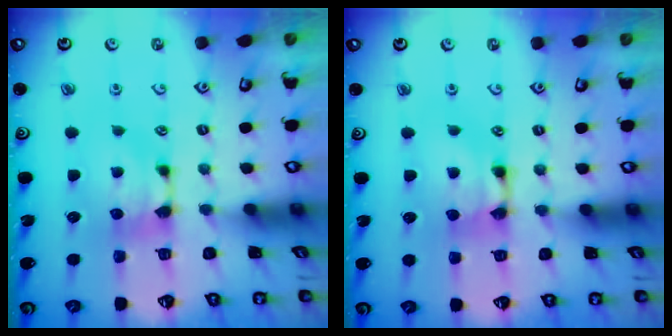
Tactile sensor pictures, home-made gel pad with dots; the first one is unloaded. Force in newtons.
{"total": 2.0, "press": 2.0, "slide": 0.1}